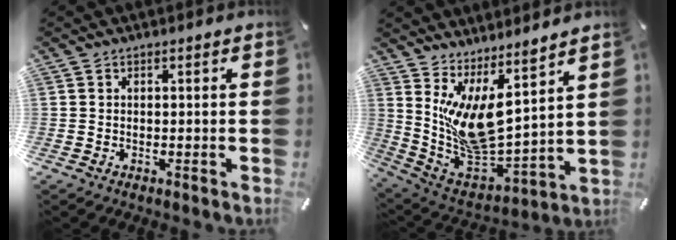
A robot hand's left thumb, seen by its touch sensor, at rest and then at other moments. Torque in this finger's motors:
{"motor_torque": [2.40, 2.54, 1.42, -1.35, 0.60]}